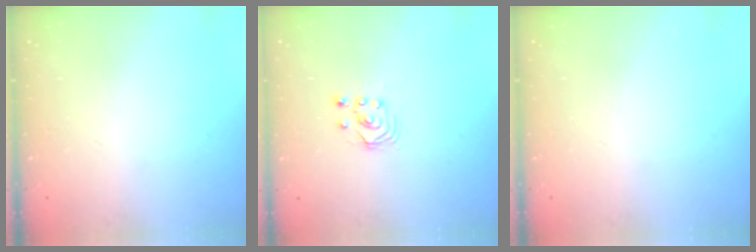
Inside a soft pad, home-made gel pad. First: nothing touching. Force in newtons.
{"total": 2.6, "press": 2.6, "slide": 0.3}
{"total": 0.0}